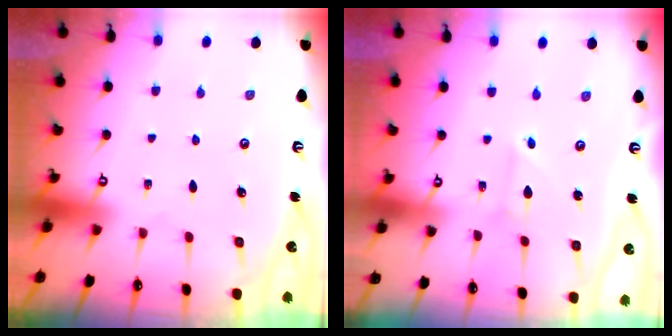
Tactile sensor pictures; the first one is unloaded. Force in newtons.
{"total": 2.2, "press": 2.2, "slide": 0.2}